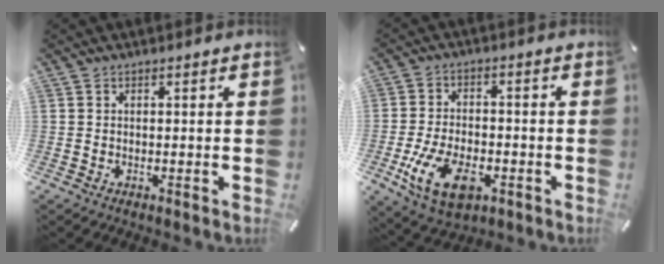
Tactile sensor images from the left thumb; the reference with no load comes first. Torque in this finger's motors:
{"motor_torque": [0.55, 1.00, 0.10, 0.02, 0.00]}